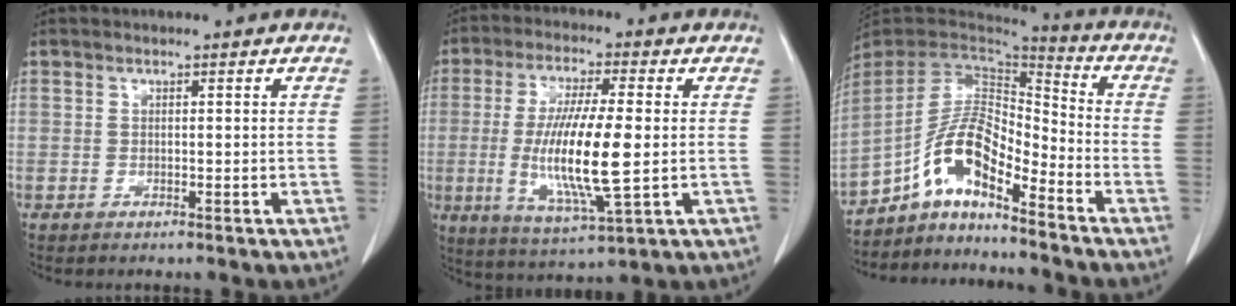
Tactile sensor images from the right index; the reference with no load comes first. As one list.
[{"total": 13.9, "force": [-1.0, 1.7, 13.7], "torque": [-0.273, -0.019, -0.016]}, {"total": 11.4, "force": [-7.8, 2.8, 7.9], "torque": [-0.156, 0.026, -0.142]}]